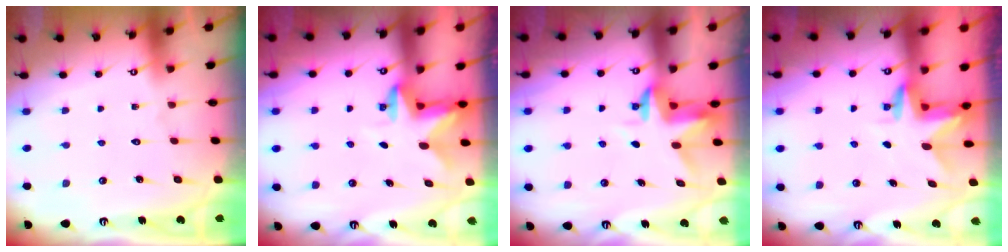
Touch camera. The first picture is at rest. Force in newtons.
{"total": 2.6, "press": 2.6, "slide": 0.6}
{"total": 3.2, "press": 3.2, "slide": 0.4}
{"total": 3.1, "press": 3.1, "slide": 0.2}